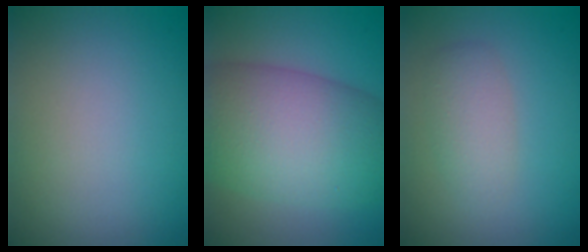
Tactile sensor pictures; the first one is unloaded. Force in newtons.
{"total": 11.8, "press": 11.8, "slide": 0.3}
{"total": 2.6, "press": 2.6, "slide": 0.3}